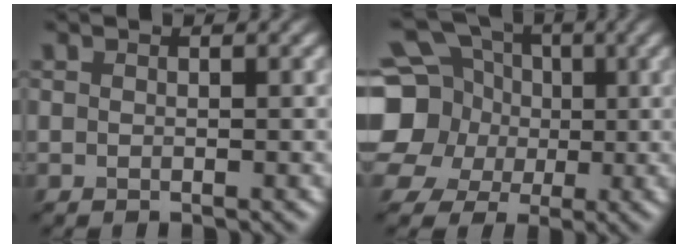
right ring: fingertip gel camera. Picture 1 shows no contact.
{"total": 14.0, "force": [2.0, 12.5, 6.0], "torque": [-0.169, 0.030, -0.001]}